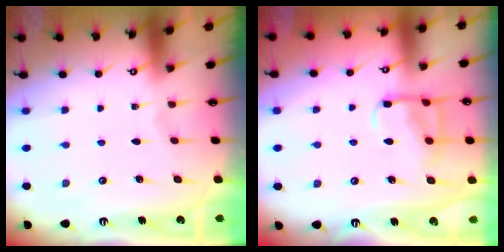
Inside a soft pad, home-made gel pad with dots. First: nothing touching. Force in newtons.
{"total": 10.3, "press": 10.3, "slide": 0.9}